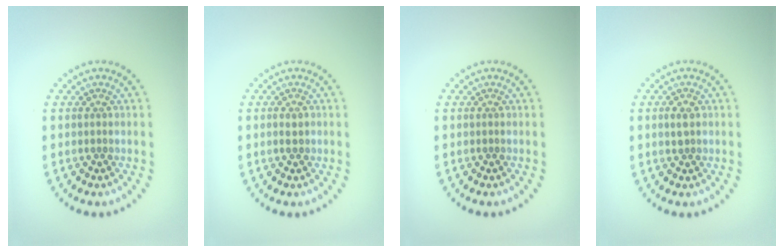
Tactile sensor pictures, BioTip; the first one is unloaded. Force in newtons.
{"total": 1.1, "press": 1.0, "slide": 0.3}
{"total": 0.0}
{"total": 1.3, "press": 1.3, "slide": 0.1}